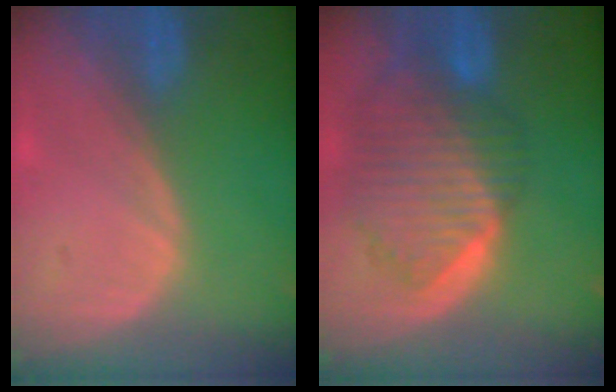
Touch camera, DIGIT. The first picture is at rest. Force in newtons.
{"total": 10.1, "press": 8.8, "slide": 5.1}